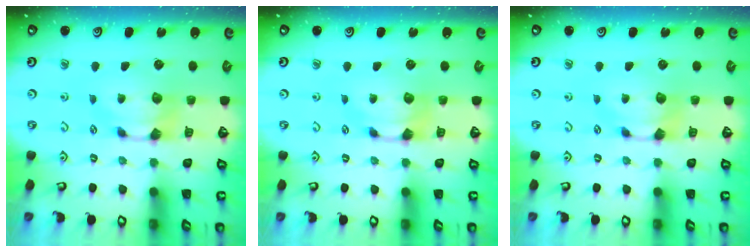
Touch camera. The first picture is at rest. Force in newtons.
{"total": 0.0}
{"total": 0.0}